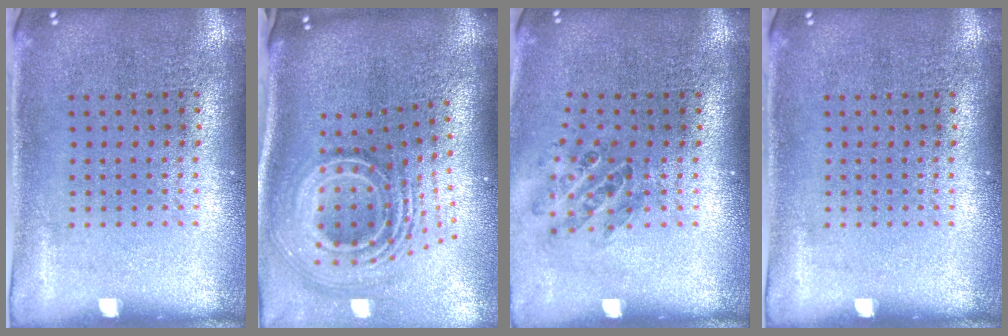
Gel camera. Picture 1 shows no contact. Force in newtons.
{"total": 3.3, "press": 2.0, "slide": 2.5}
{"total": 0.9, "press": 0.9, "slide": 0.1}
{"total": 0.0}